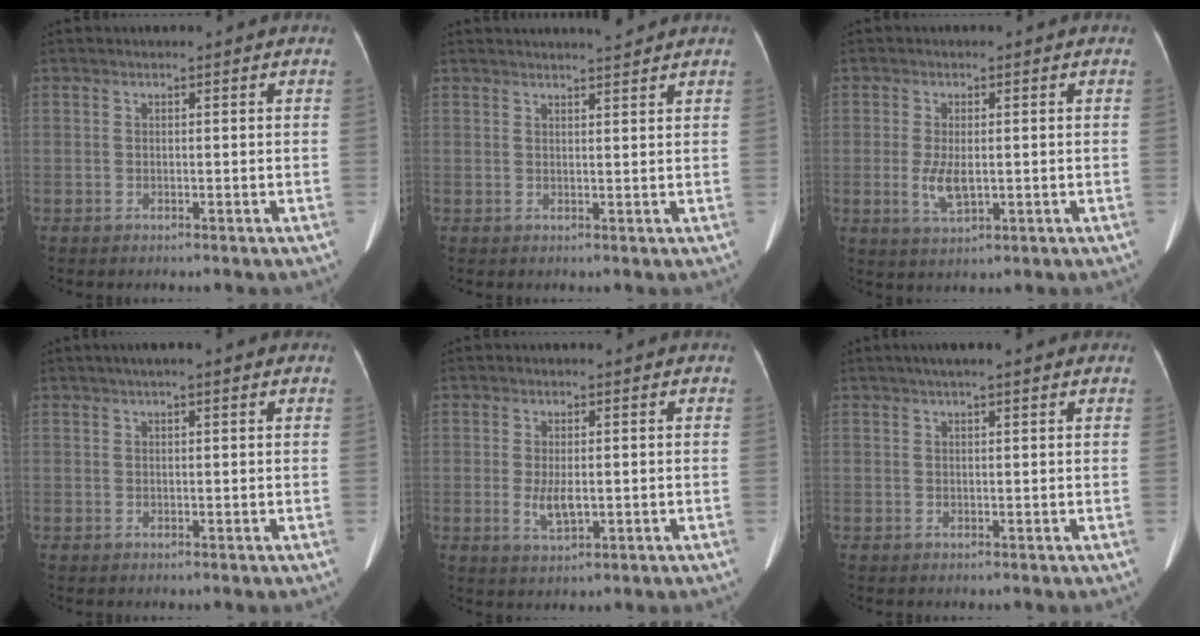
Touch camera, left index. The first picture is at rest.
{"total": 3.8, "force": [3.5, -0.2, 1.3], "torque": [-0.019, 0.007, 0.047]}
{"total": 4.3, "force": [-0.5, 1.7, 3.9], "torque": [-0.082, -0.009, -0.003]}
{"total": 3.5, "force": [2.2, 0.4, 2.6], "torque": [-0.041, 0.025, 0.030]}
{"total": 3.7, "force": [-0.4, 1.4, 3.4], "torque": [-0.067, -0.007, -0.002]}
{"total": 5.0, "force": [3.7, 0.4, 3.3], "torque": [-0.048, 0.034, 0.054]}